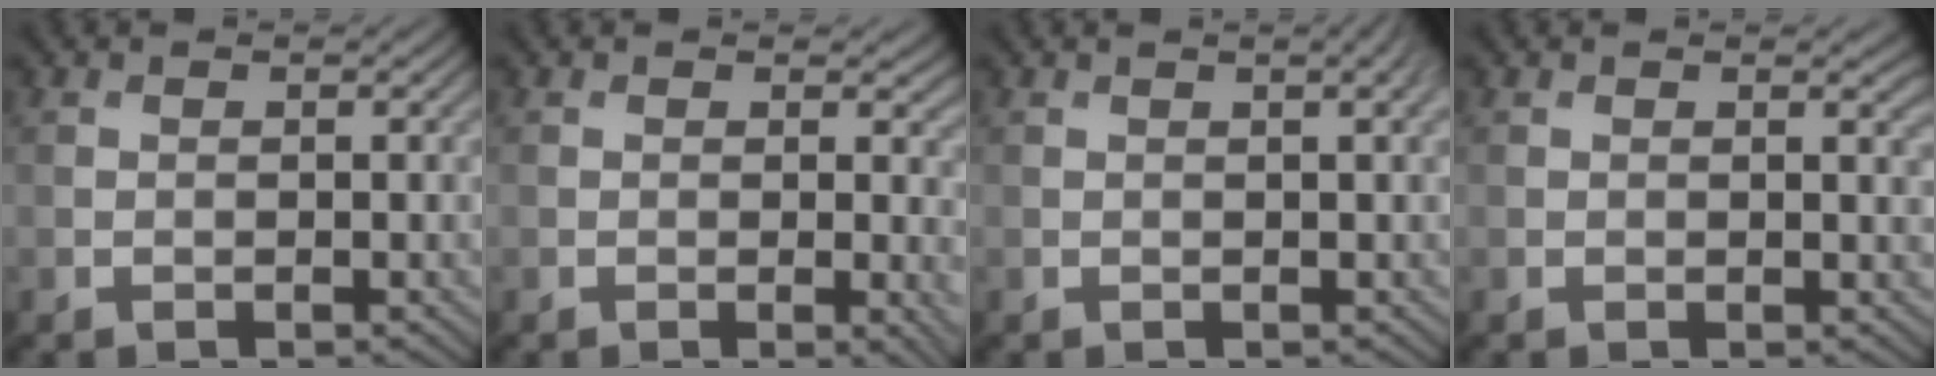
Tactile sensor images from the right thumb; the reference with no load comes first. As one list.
[{"total": 3.5, "force": [0.1, 1.3, 3.2], "torque": [-0.041, -0.004, 0.000]}, {"total": 1.5, "force": [0.6, 0.2, 1.4], "torque": [-0.017, 0.004, 0.005]}, {"total": 1.4, "force": [0.4, 0.3, 1.3], "torque": [-0.017, -0.003, 0.005]}]